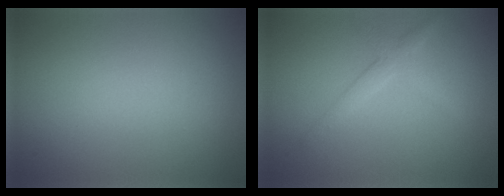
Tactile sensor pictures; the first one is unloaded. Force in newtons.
{"total": 2.0, "press": 2.0, "slide": 0.1}